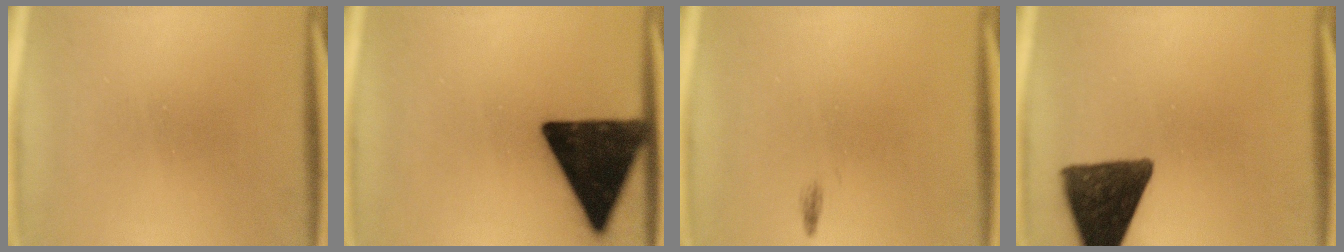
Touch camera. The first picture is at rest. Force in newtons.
{"total": 17.1}
{"total": 0.5}
{"total": 12.3}